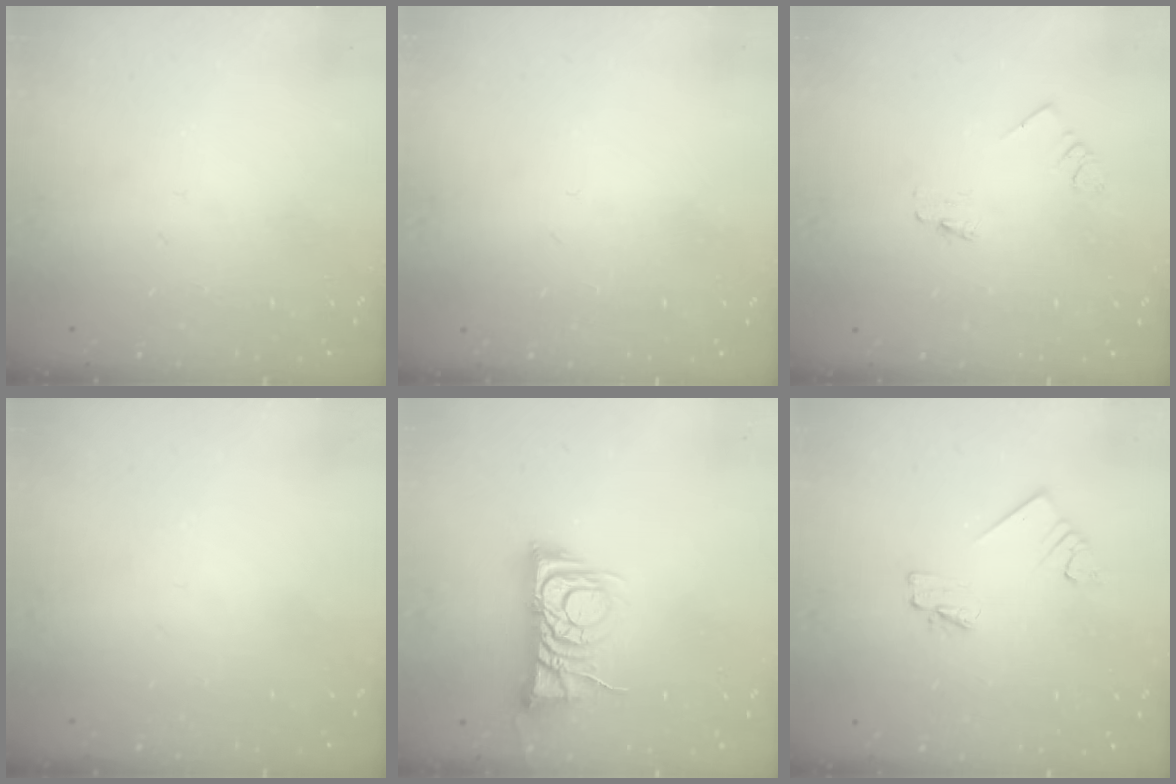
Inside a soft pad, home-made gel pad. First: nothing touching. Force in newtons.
{"total": 0.8, "press": 0.8, "slide": 0.1}
{"total": 0.0}
{"total": 0.0}
{"total": 8.7, "press": 8.7, "slide": 0.2}
{"total": 2.5, "press": 2.5, "slide": 0.2}